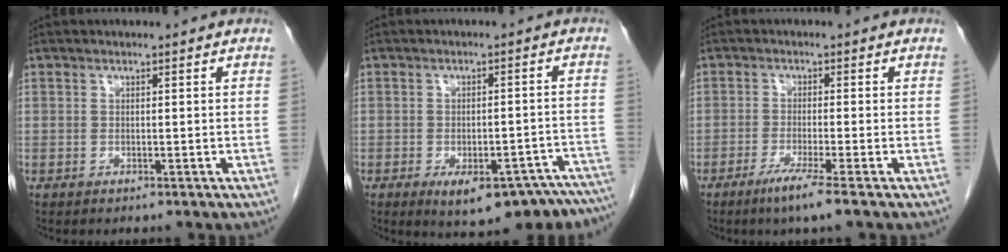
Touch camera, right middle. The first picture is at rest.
{"total": 16.1, "force": [-12.9, 5.4, 8.1], "torque": [-0.048, 0.025, -0.148]}
{"total": 4.5, "force": [-2.9, -0.8, 3.4], "torque": [-0.066, -0.015, -0.057]}